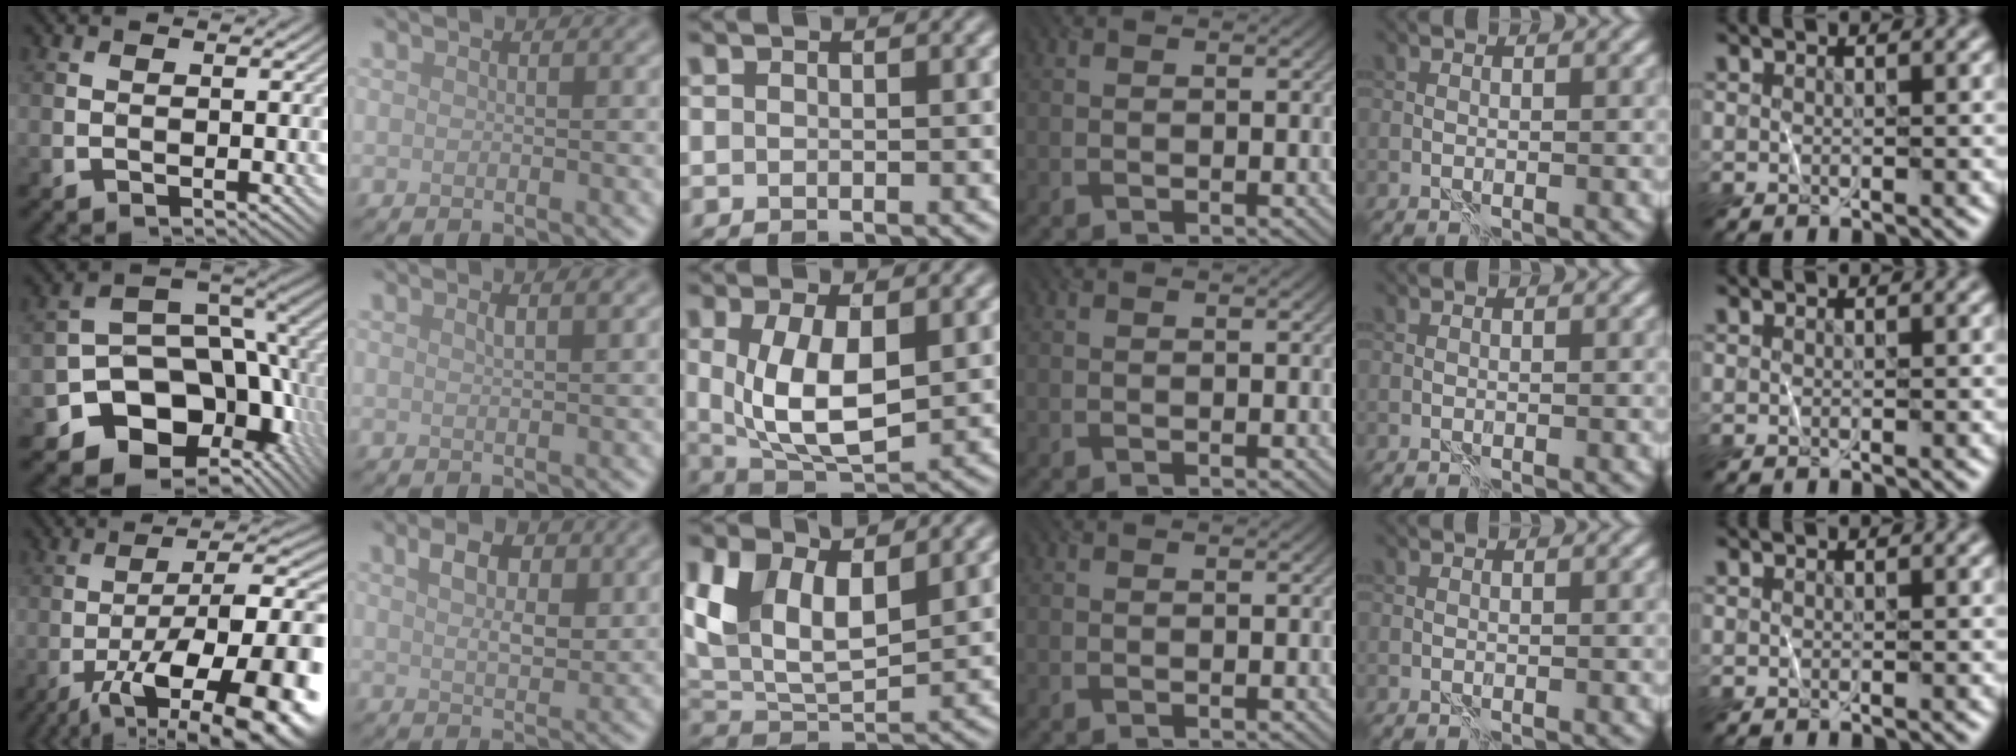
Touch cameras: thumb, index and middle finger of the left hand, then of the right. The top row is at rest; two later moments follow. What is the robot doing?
{"motion": "wrap", "object": "plastic wrap"}